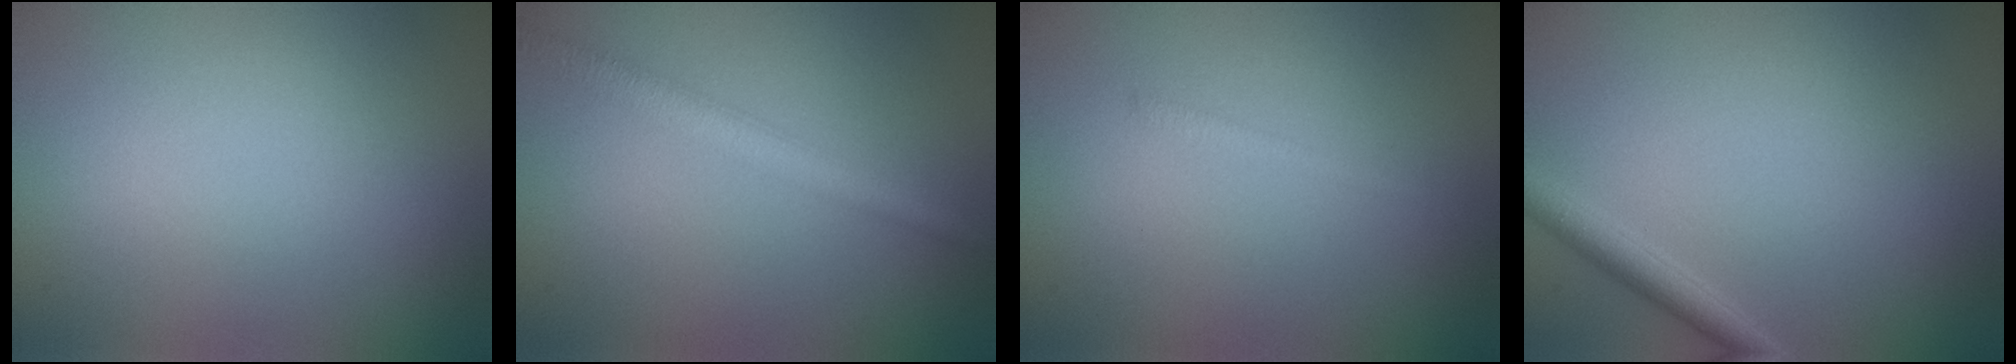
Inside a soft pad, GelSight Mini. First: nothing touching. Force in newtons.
{"total": 2.7, "press": 2.7, "slide": 0.1}
{"total": 0.7, "press": 0.7, "slide": 0.0}
{"total": 1.9, "press": 1.9, "slide": 0.1}